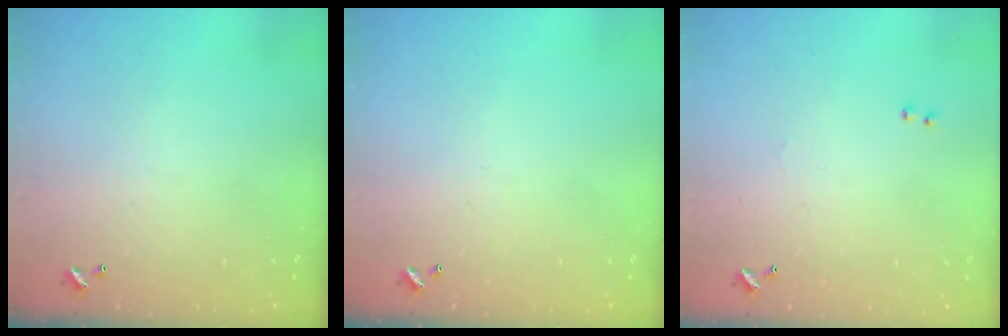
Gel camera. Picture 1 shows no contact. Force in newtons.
{"total": 0.0}
{"total": 2.3, "press": 2.2, "slide": 0.8}